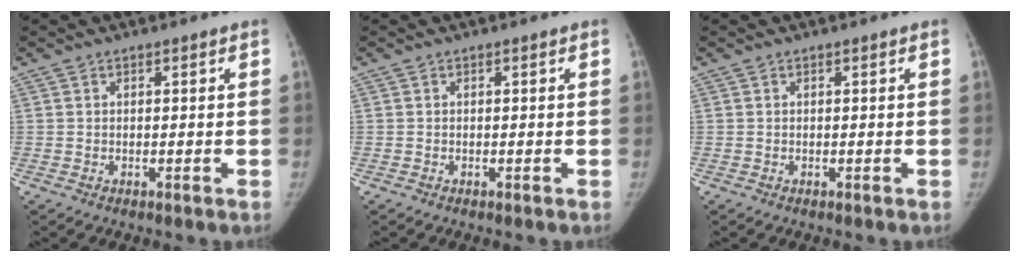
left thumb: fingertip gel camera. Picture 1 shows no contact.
{"total": 0.0}
{"total": 0.0}